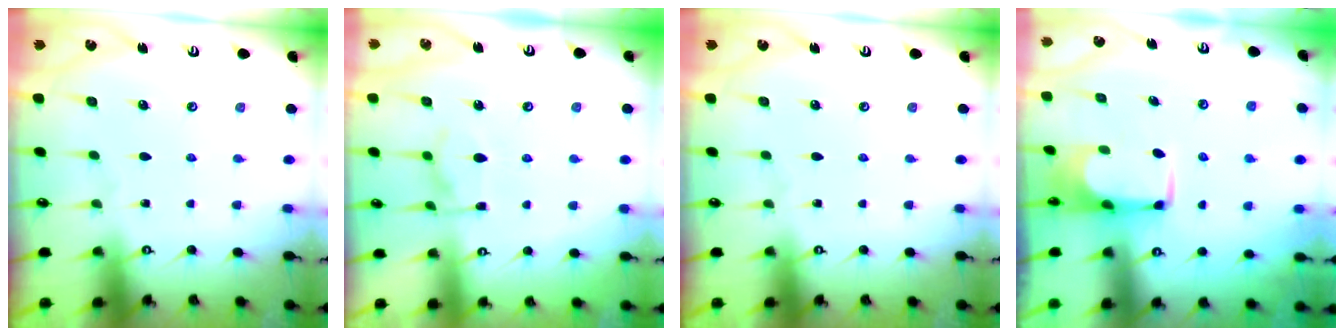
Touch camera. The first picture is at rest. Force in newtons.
{"total": 7.7, "press": 7.6, "slide": 1.2}
{"total": 0.0}
{"total": 1.5, "press": 1.5, "slide": 0.1}